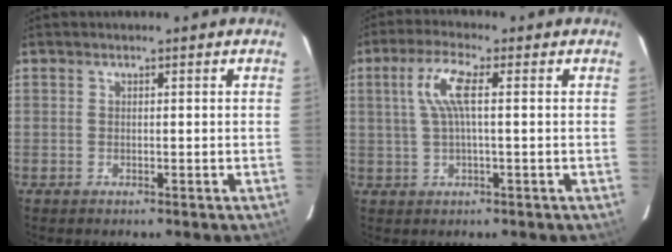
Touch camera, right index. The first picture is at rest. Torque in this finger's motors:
{"motor_torque": [0.59, -0.03, 0.49, 0.15]}